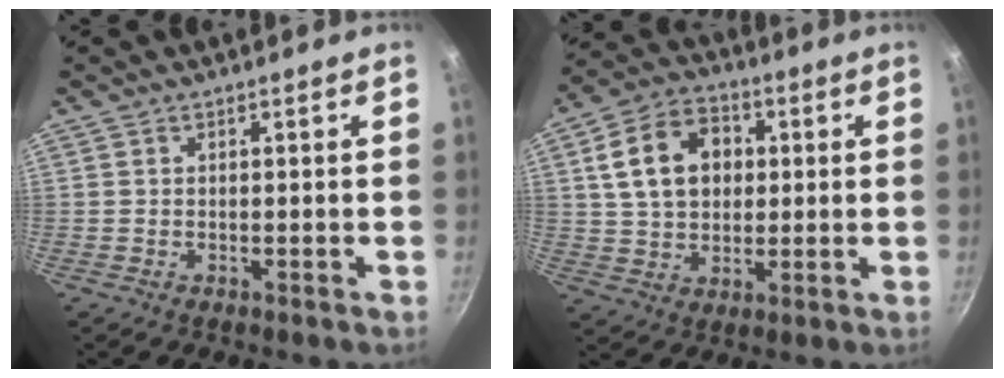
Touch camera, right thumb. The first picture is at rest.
{"total": 13.7, "force": [2.9, 10.2, 8.7], "torque": [-0.128, 0.015, 0.044]}